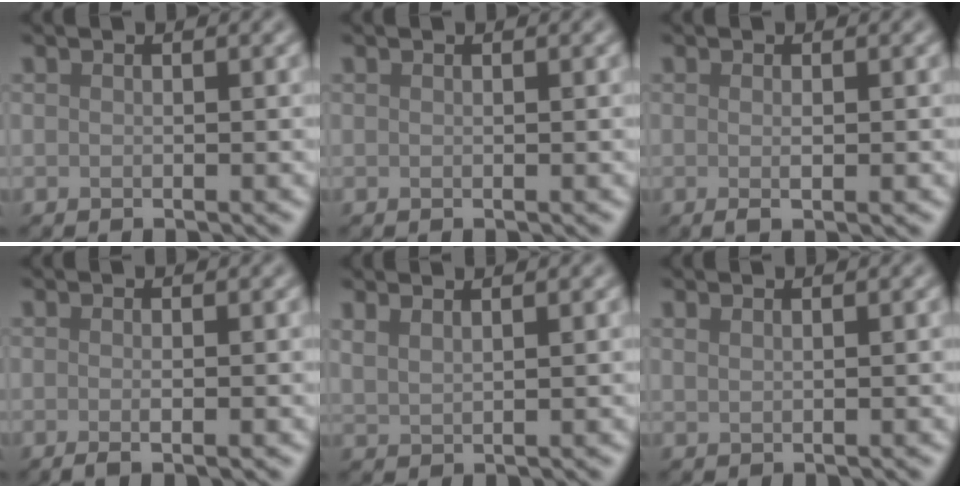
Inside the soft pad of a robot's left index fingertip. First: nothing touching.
{"total": 0.0}
{"total": 1.4, "force": [-0.1, 0.3, 1.3], "torque": [-0.022, -0.003, -0.003]}
{"total": 1.5, "force": [-0.3, 0.4, 1.5], "torque": [-0.021, -0.004, -0.008]}
{"total": 1.8, "force": [1.5, 0.6, 0.9], "torque": [-0.011, 0.006, 0.022]}
{"total": 0.8, "force": [0.7, 0.3, 0.4], "torque": [-0.007, 0.001, 0.010]}